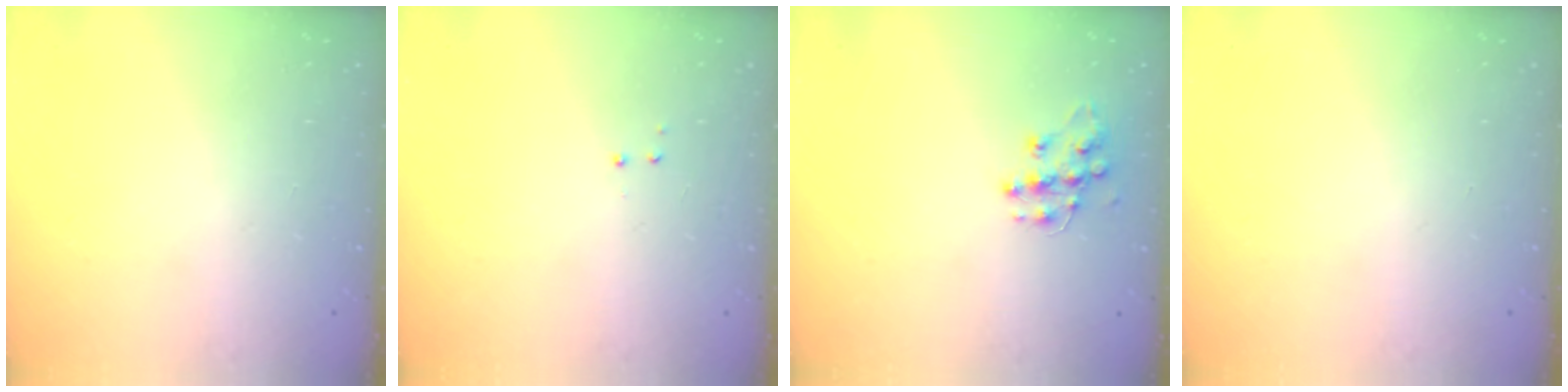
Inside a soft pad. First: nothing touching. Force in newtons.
{"total": 2.9, "press": 2.8, "slide": 0.6}
{"total": 11.3, "press": 11.2, "slide": 0.7}
{"total": 0.0}